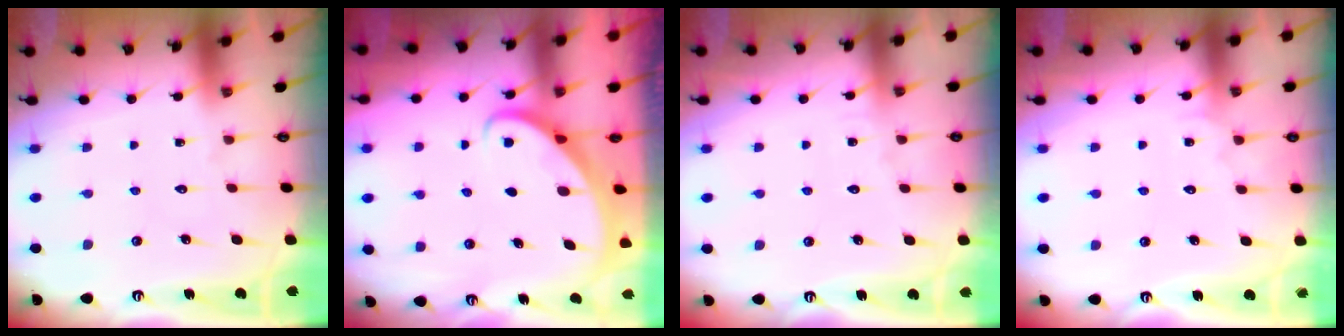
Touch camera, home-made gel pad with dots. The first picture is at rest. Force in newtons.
{"total": 2.8, "press": 2.8, "slide": 0.2}
{"total": 2.7, "press": 2.7, "slide": 0.3}
{"total": 2.6, "press": 2.6, "slide": 0.2}